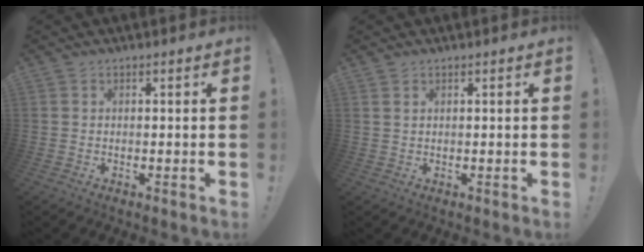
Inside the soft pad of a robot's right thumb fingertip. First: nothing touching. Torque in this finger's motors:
{"motor_torque": [-0.19, -0.17, 0.07, 0.07, 0.08]}